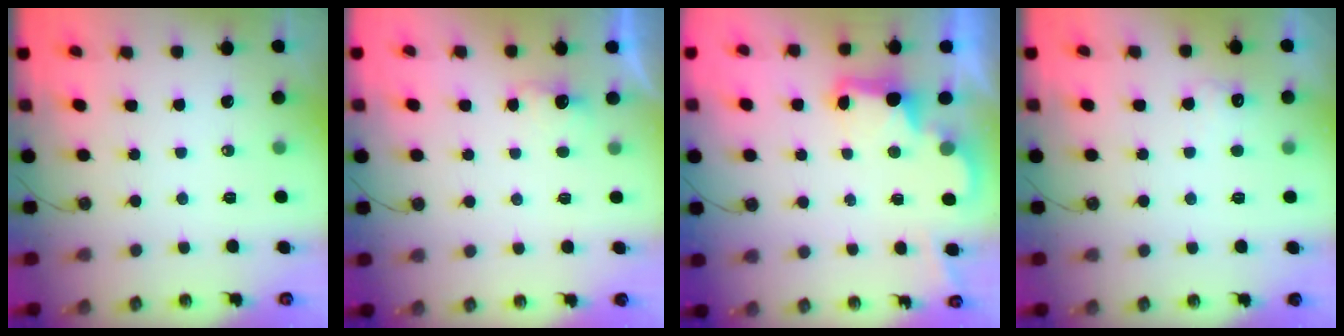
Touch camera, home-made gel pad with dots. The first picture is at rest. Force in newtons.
{"total": 2.8, "press": 2.7, "slide": 0.9}
{"total": 3.0, "press": 2.9, "slide": 0.6}
{"total": 5.9, "press": 5.8, "slide": 1.2}